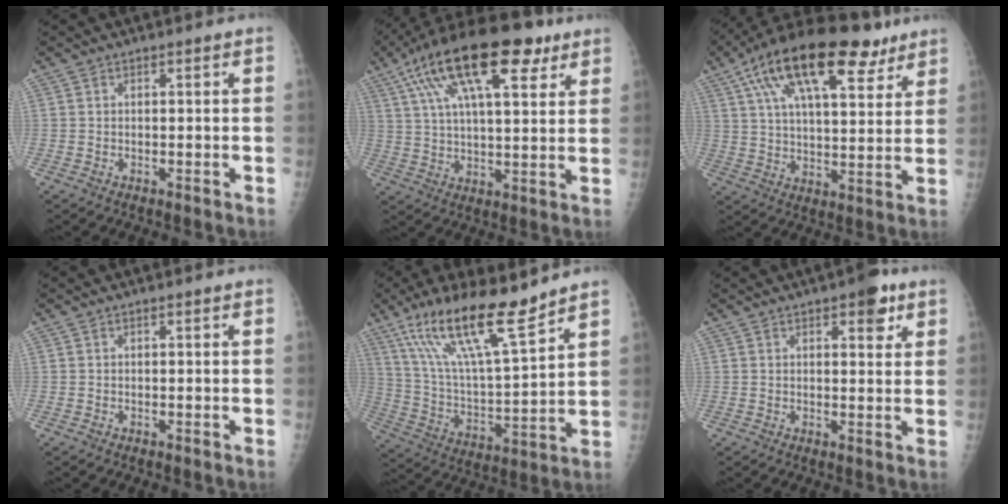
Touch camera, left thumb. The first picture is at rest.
{"total": 21.2, "force": [10.8, 8.0, 16.3], "torque": [-0.274, 0.001, 0.178]}
{"total": 21.3, "force": [12.3, 8.6, 15.2], "torque": [-0.242, -0.013, 0.205]}
{"total": 0.0}
{"total": 18.9, "force": [13.2, 3.3, 13.1], "torque": [-0.219, -0.065, 0.245]}
{"total": 5.2, "force": [2.9, 2.2, 3.7], "torque": [-0.028, -0.010, 0.031]}